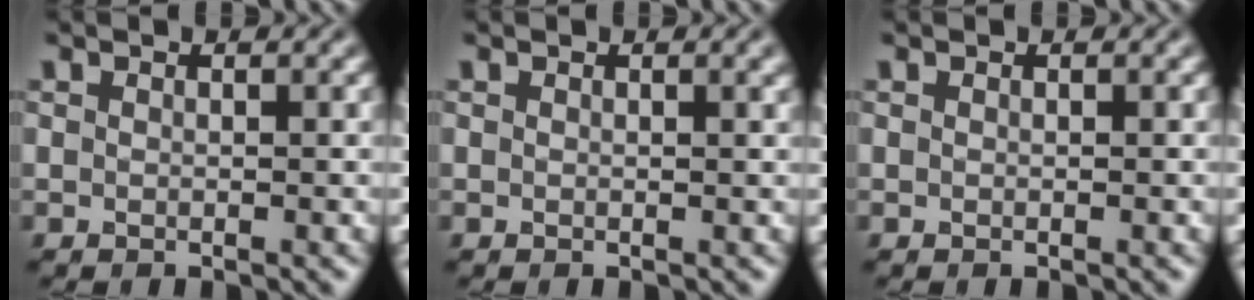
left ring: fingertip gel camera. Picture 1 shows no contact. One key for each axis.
{"total": 1.0, "fx": 0.6, "fy": 0.3, "fz": 0.8, "tx": -0.005, "ty": 0.005, "tz": 0.007}
{"total": 0.0}